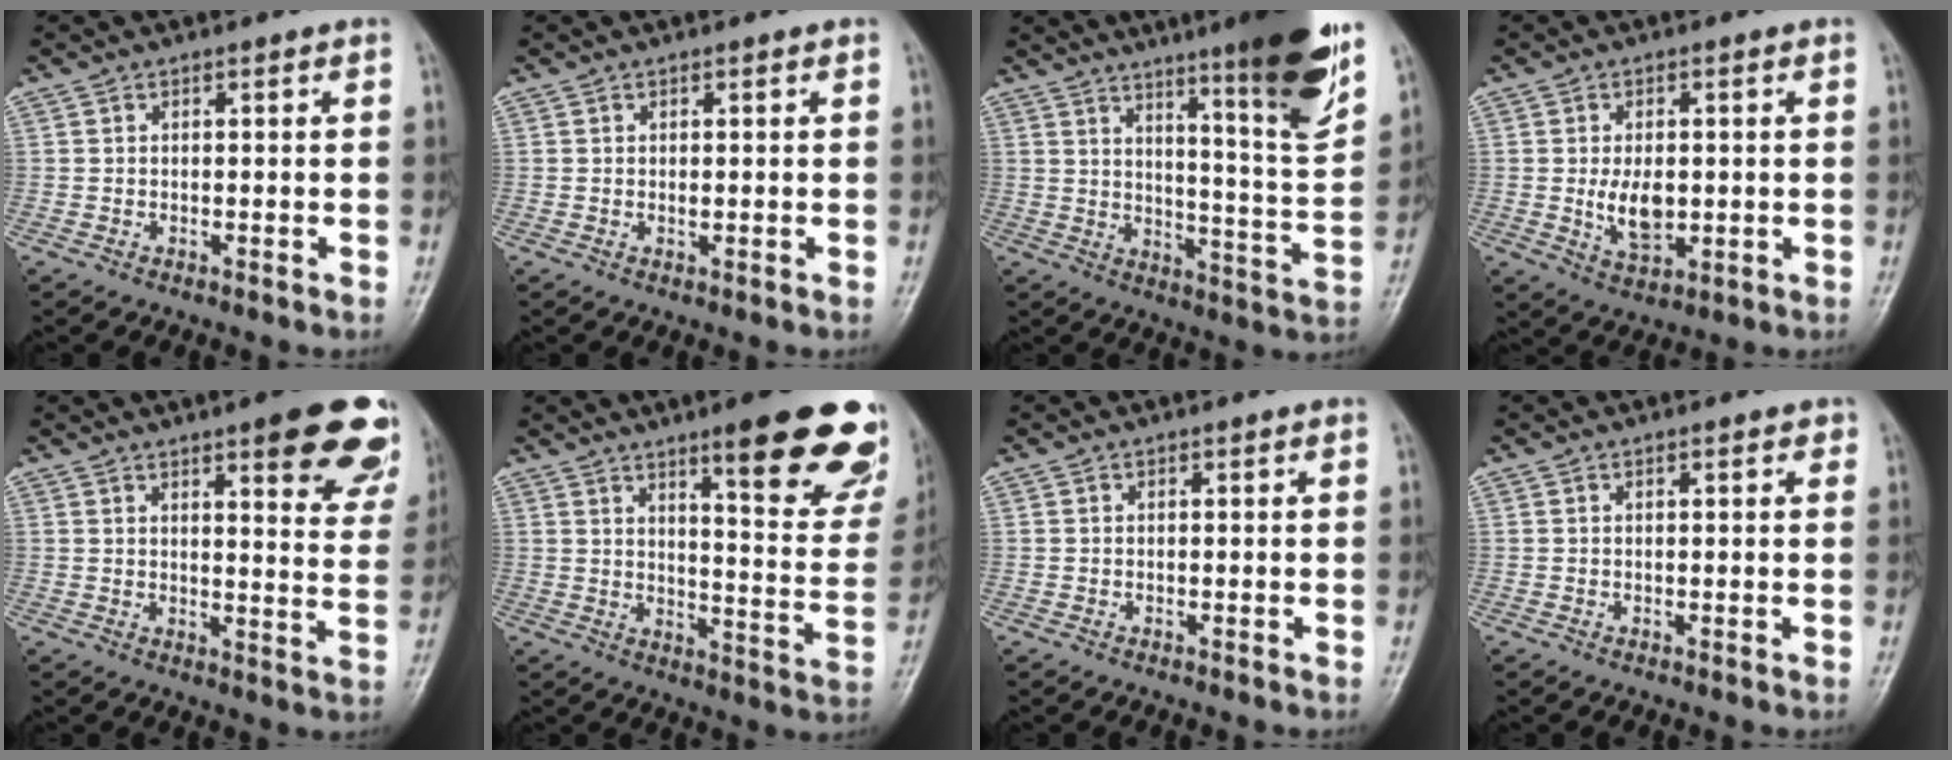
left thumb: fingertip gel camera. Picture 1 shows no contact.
{"total": 0.9, "force": [0.1, 0.4, 0.7], "torque": [-0.011, -0.002, 0.004]}
{"total": 17.9, "force": [11.1, 1.3, 14.0], "torque": [-0.180, -0.063, 0.161]}
{"total": 6.8, "force": [-0.2, 4.0, 5.5], "torque": [-0.084, -0.011, 0.005]}
{"total": 16.7, "force": [9.9, 4.4, 12.7], "torque": [-0.120, -0.044, 0.113]}
{"total": 22.5, "force": [13.8, 4.7, 17.1], "torque": [-0.184, -0.070, 0.183]}
{"total": 0.0}
{"total": 1.3, "force": [0.7, 0.6, 0.9], "torque": [-0.008, 0.000, 0.006]}